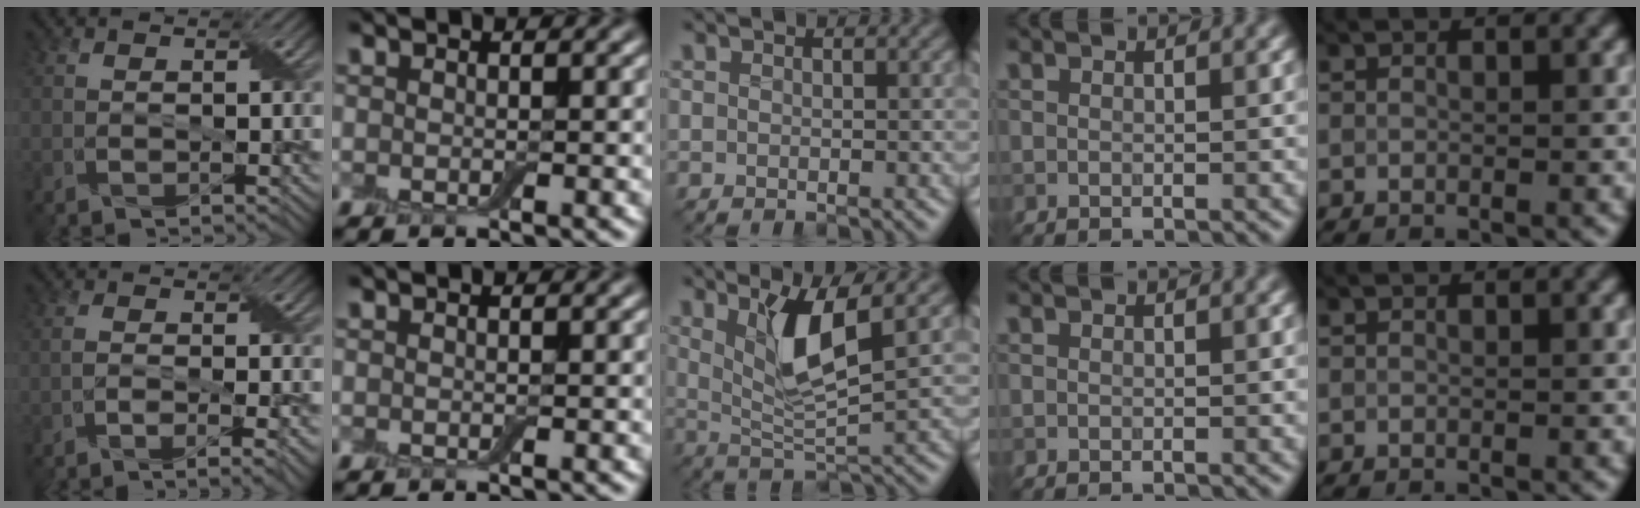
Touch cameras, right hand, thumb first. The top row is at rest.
{"thumb": {"total": 4.7, "force": [-2.9, 0.9, 3.5], "torque": [-0.058, 0.001, -0.049]}, "middle": {"total": 5.1, "force": [2.0, 1.0, 4.6], "torque": [-0.092, -0.012, 0.040]}}